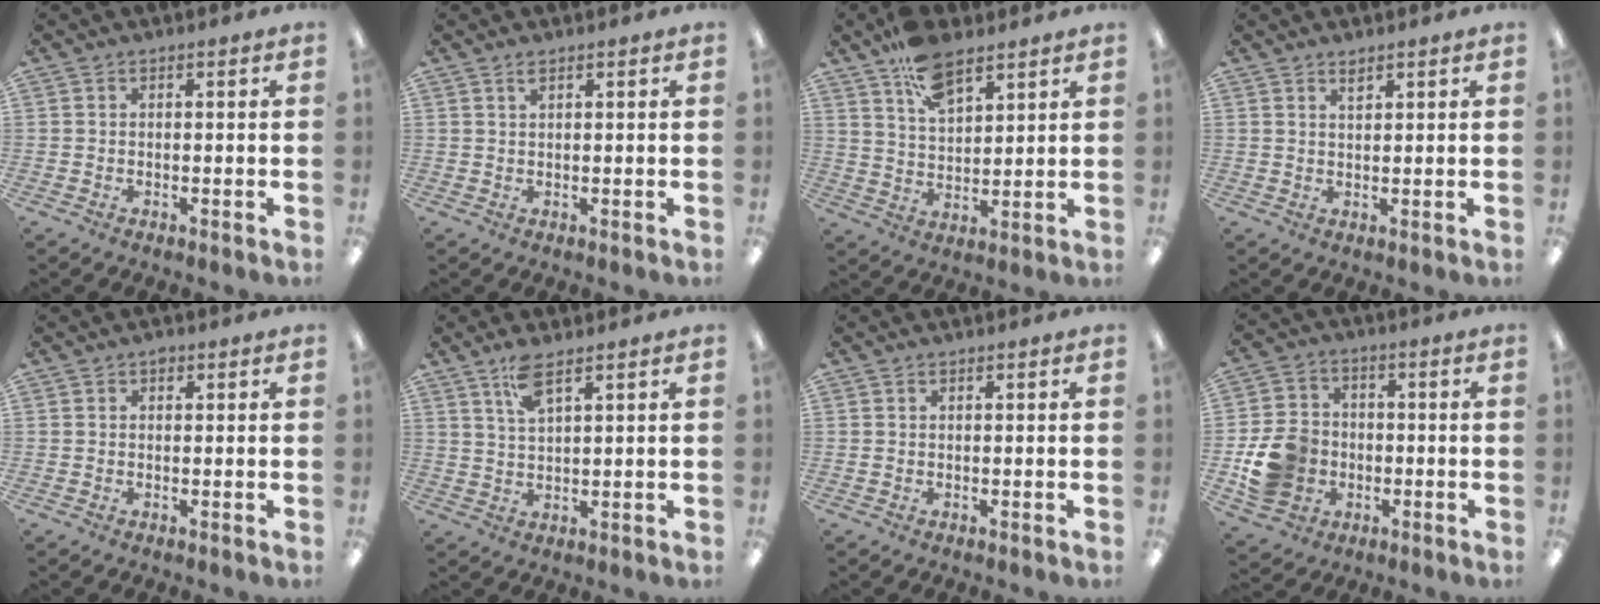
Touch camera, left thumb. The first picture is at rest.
{"total": 1.4, "force": [1.0, 0.4, 0.9], "torque": [-0.021, 0.001, 0.018]}
{"total": 10.5, "force": [7.3, 4.9, 5.8], "torque": [-0.099, -0.033, 0.133]}
{"total": 1.8, "force": [1.6, 0.5, 0.8], "torque": [-0.011, -0.005, 0.027]}
{"total": 1.0, "force": [0.5, 0.6, 0.7], "torque": [-0.007, 0.000, 0.006]}
{"total": 6.0, "force": [3.9, 1.6, 4.2], "torque": [-0.094, 0.002, 0.070]}
{"total": 0.5, "force": [0.2, 0.2, 0.4], "torque": [-0.009, 0.003, 0.003]}
{"total": 11.6, "force": [-2.8, 9.9, 5.4], "torque": [-0.115, 0.025, -0.045]}